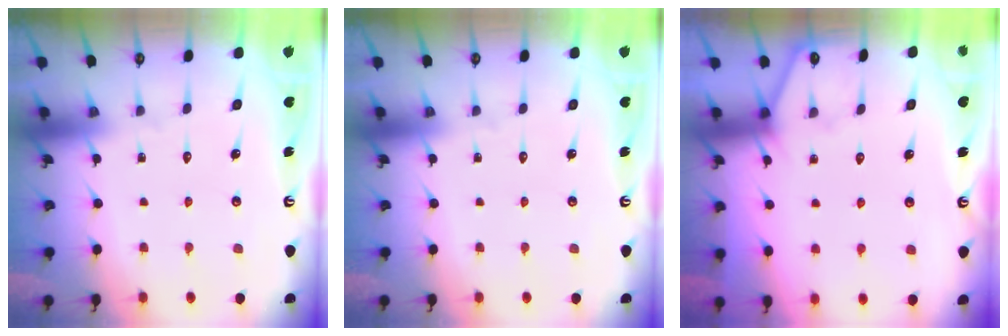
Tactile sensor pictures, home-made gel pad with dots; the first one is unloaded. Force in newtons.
{"total": 0.0}
{"total": 2.4, "press": 2.3, "slide": 0.4}